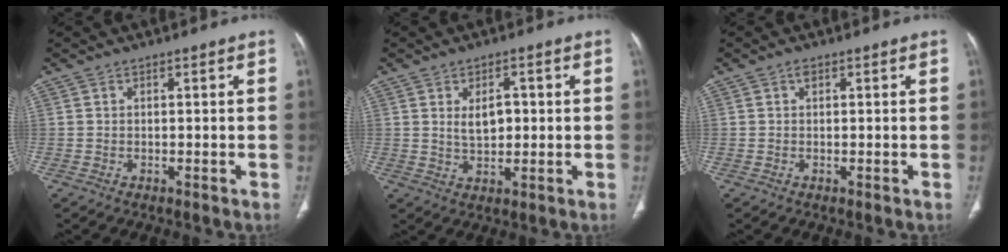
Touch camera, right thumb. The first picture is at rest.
{"total": 5.2, "force": [0.9, 3.0, 4.1], "torque": [-0.058, -0.003, 0.020]}
{"total": 0.8, "force": [0.4, 0.5, 0.5], "torque": [0.001, 0.003, 0.004]}